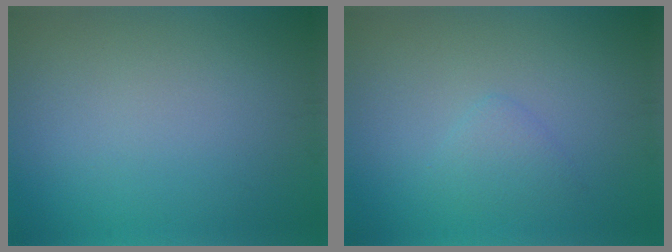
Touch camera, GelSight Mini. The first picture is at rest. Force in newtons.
{"total": 1.4, "press": 1.4, "slide": 0.1}